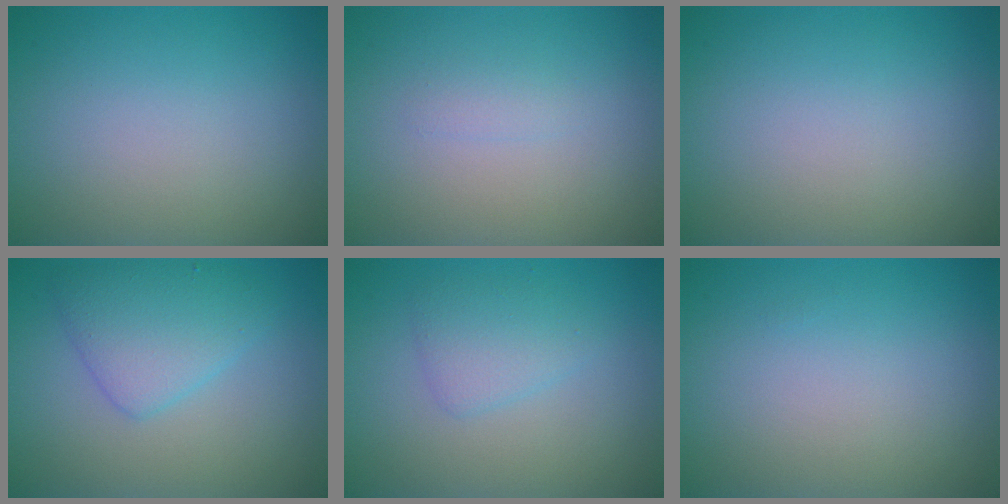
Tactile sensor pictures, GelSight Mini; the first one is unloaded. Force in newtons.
{"total": 0.8, "press": 0.8, "slide": 0.0}
{"total": 0.0}
{"total": 3.8, "press": 3.8, "slide": 0.1}
{"total": 2.1, "press": 2.1, "slide": 0.0}
{"total": 0.0}